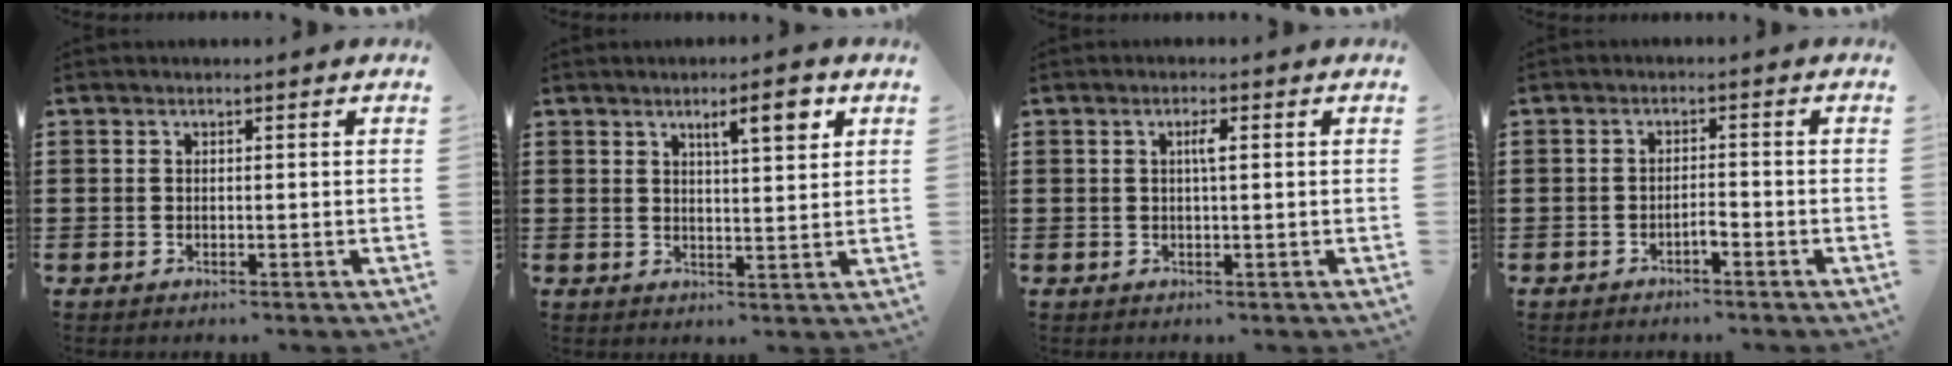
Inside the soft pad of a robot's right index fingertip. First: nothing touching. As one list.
[{"total": 5.3, "force": [2.9, 1.0, 4.3], "torque": [-0.067, -0.001, 0.042]}, {"total": 1.7, "force": [0.3, 0.2, 1.6], "torque": [-0.033, 0.001, 0.003]}, {"total": 1.8, "force": [-1.3, 0.3, 1.3], "torque": [-0.027, -0.001, -0.023]}]